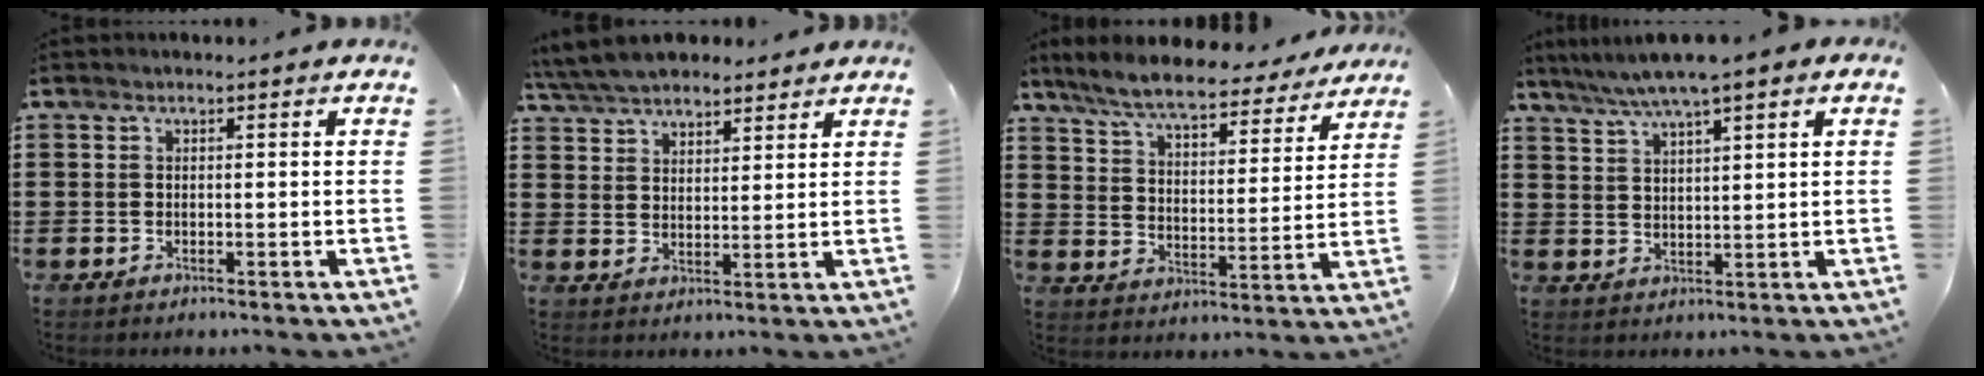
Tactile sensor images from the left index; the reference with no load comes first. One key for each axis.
{"total": 6.4, "fx": 6.0, "fy": 1.7, "fz": 1.6, "tx": -0.054, "ty": -0.011, "tz": 0.112}
{"total": 7.9, "fx": 7.2, "fy": 0.7, "fz": 3.2, "tx": -0.093, "ty": -0.040, "tz": 0.126}
{"total": 4.9, "fx": 3.6, "fy": -0.1, "fz": 3.3, "tx": -0.073, "ty": -0.009, "tz": 0.063}